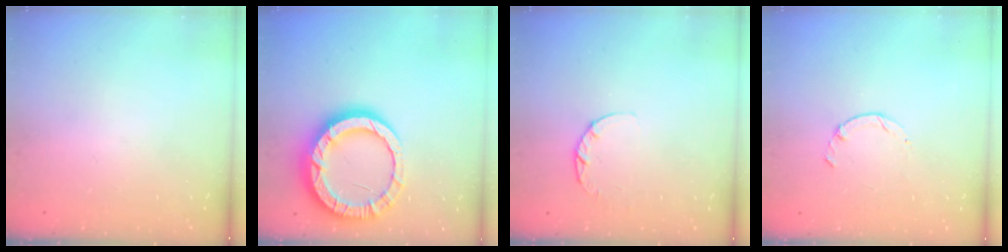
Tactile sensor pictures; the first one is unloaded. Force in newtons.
{"total": 17.0, "press": 16.9, "slide": 1.6}
{"total": 2.6, "press": 2.5, "slide": 0.4}
{"total": 1.3, "press": 1.2, "slide": 0.4}